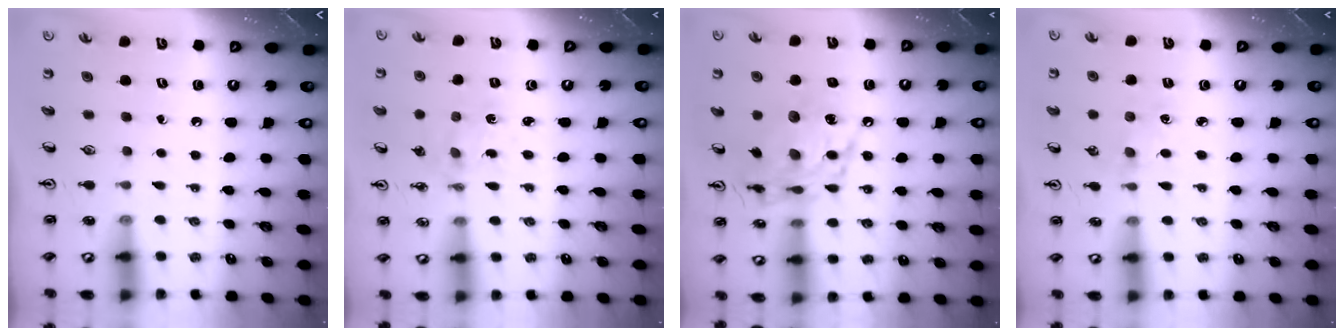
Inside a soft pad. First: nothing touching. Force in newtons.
{"total": 1.2, "press": 1.1, "slide": 0.3}
{"total": 15.7, "press": 15.6, "slide": 1.3}
{"total": 3.2, "press": 3.2, "slide": 0.4}